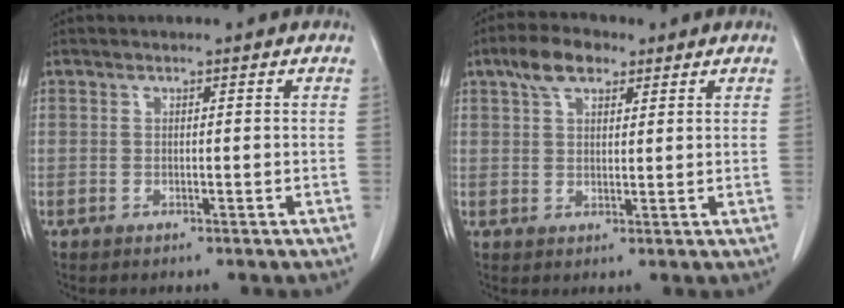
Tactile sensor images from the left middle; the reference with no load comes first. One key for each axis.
{"total": 5.8, "fx": 3.6, "fy": 2.7, "fz": 3.7, "tx": -0.071, "ty": 0.018, "tz": 0.065}